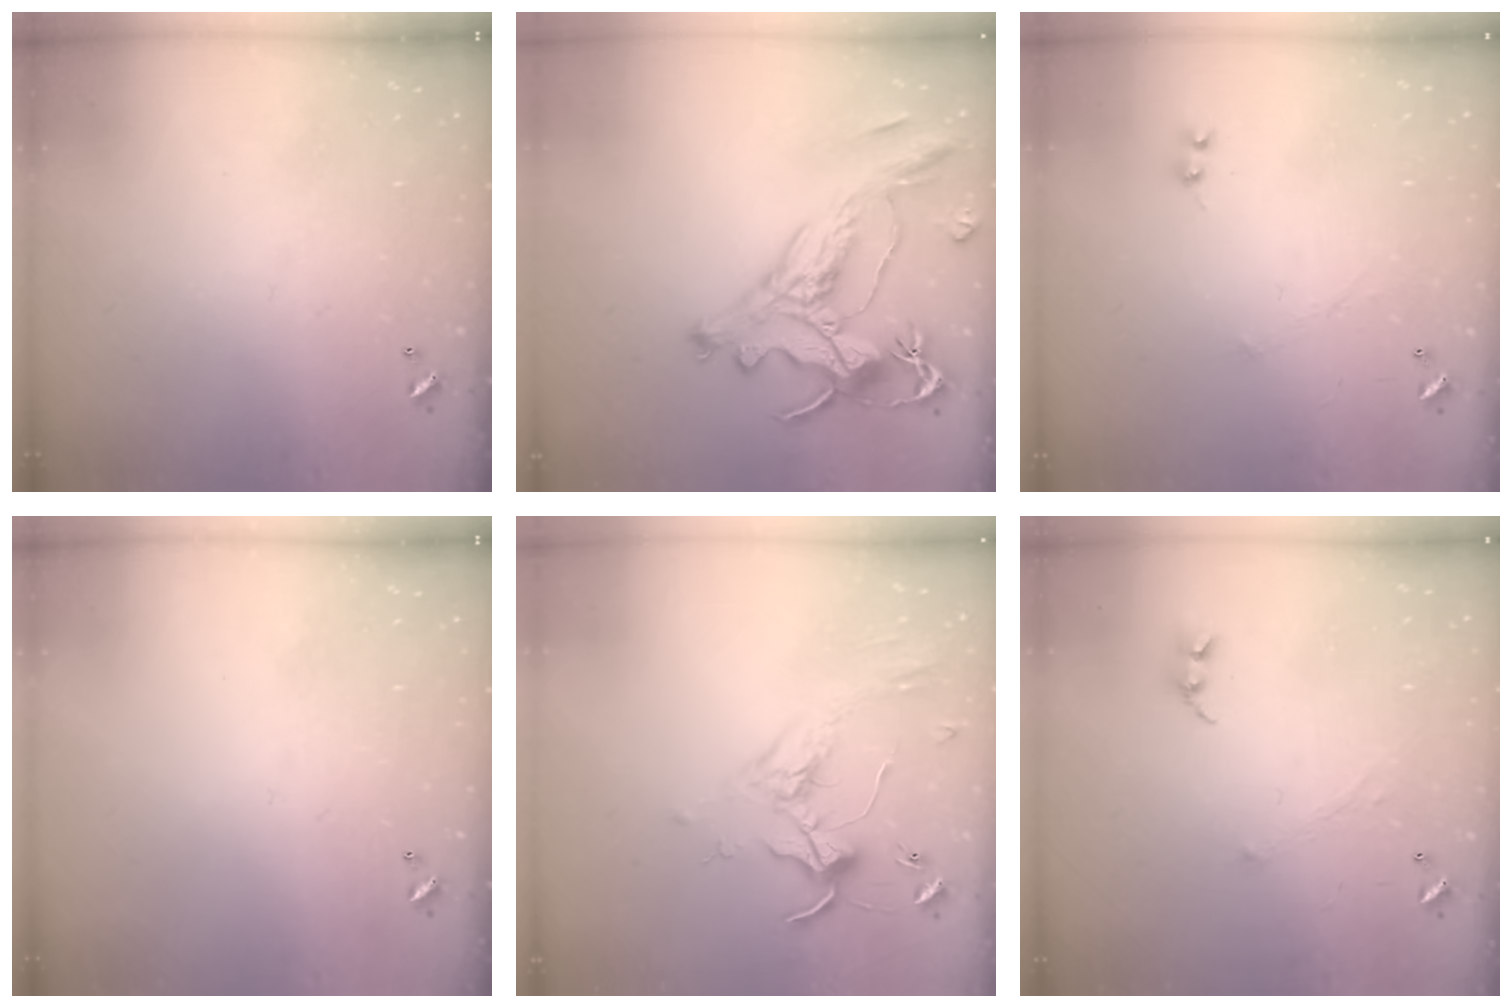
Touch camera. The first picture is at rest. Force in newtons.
{"total": 2.1, "press": 1.6, "slide": 1.3}
{"total": 0.0}
{"total": 0.0}
{"total": 1.7, "press": 1.7, "slide": 0.4}
{"total": 0.7, "press": 0.0, "slide": 0.7}